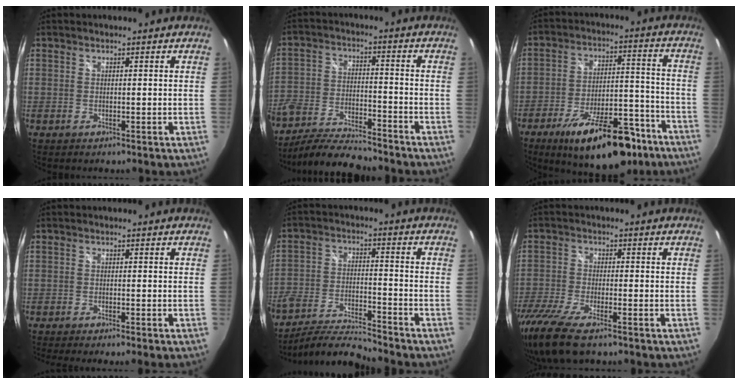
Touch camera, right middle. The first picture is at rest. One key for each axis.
{"total": 13.5, "fx": -11.4, "fy": 3.3, "fz": 6.3, "tx": -0.140, "ty": -0.024, "tz": -0.205}
{"total": 21.0, "fx": -14.2, "fy": 7.7, "fz": 13.5, "tx": -0.213, "ty": -0.006, "tz": -0.200}
{"total": 5.0, "fx": -4.3, "fy": -0.8, "fz": 2.4, "tx": -0.047, "ty": -0.017, "tz": -0.067}
{"total": 10.7, "fx": -9.9, "fy": 0.4, "fz": 4.0, "tx": -0.080, "ty": -0.016, "tz": -0.188}
{"total": 13.4, "fx": -9.7, "fy": 3.6, "fz": 8.6, "tx": -0.197, "ty": -0.057, "tz": -0.181}